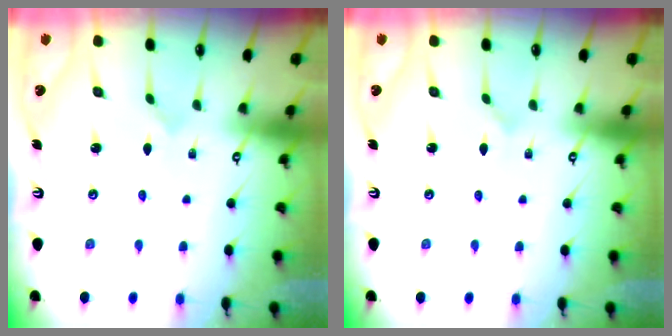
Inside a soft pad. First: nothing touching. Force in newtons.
{"total": 0.9, "press": 0.9, "slide": 0.1}